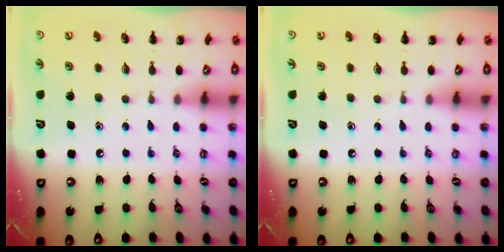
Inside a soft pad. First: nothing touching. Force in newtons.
{"total": 0.0}